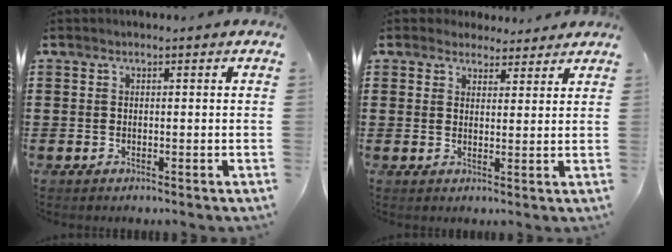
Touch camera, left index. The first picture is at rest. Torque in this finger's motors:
{"motor_torque": [2.13, -0.01, 0.45, 0.06]}